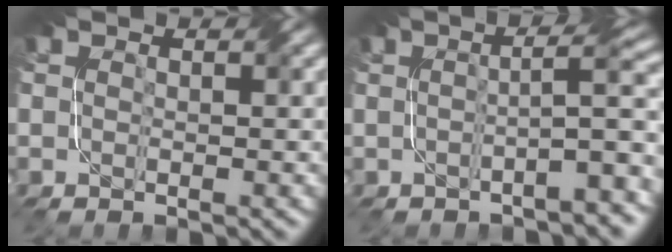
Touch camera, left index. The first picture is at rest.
{"total": 5.1, "force": [-1.5, 0.6, 4.8], "torque": [-0.059, 0.022, -0.033]}